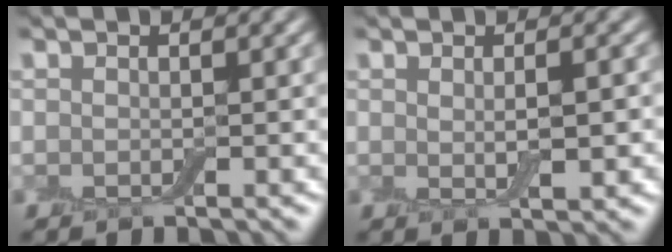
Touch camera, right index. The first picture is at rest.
{"total": 2.2, "force": [0.2, 0.6, 2.2], "torque": [-0.038, -0.004, 0.005]}